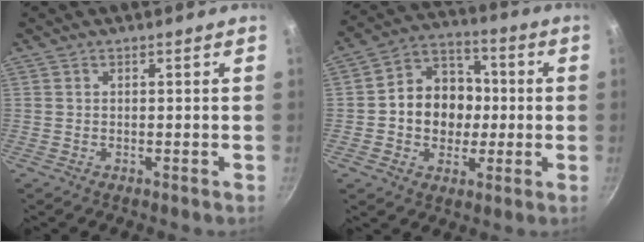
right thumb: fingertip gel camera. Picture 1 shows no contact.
{"total": 13.4, "force": [-0.5, 11.2, 7.4], "torque": [-0.077, 0.024, -0.022]}